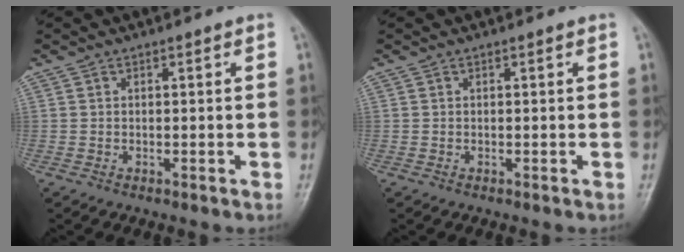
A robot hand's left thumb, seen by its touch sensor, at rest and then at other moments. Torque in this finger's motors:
{"motor_torque": [0.00, 0.00, -0.01, -0.01, 0.00]}